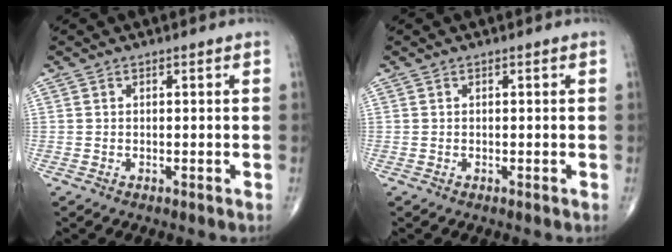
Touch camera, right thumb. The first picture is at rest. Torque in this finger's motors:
{"motor_torque": [-0.07, 0.10, -0.16, -0.06, 0.01]}